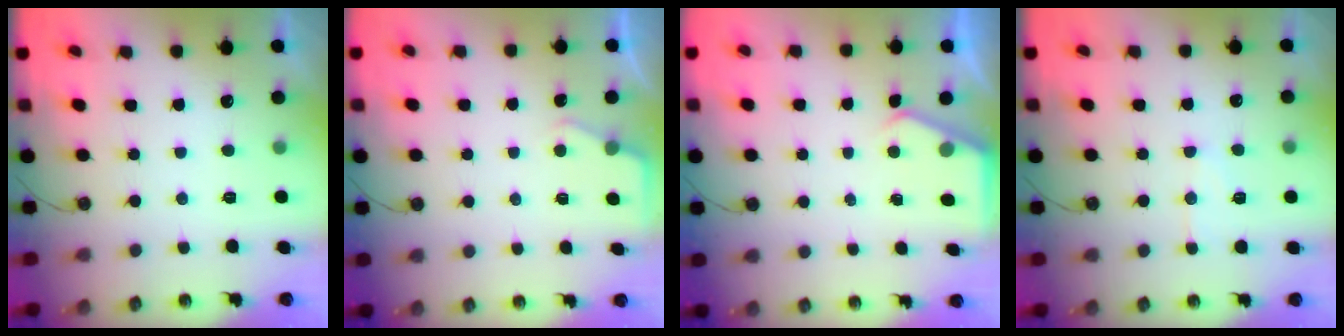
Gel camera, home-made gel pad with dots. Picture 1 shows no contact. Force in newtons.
{"total": 2.6, "press": 2.6, "slide": 0.4}
{"total": 3.1, "press": 3.1, "slide": 0.5}
{"total": 7.1, "press": 7.1, "slide": 0.5}